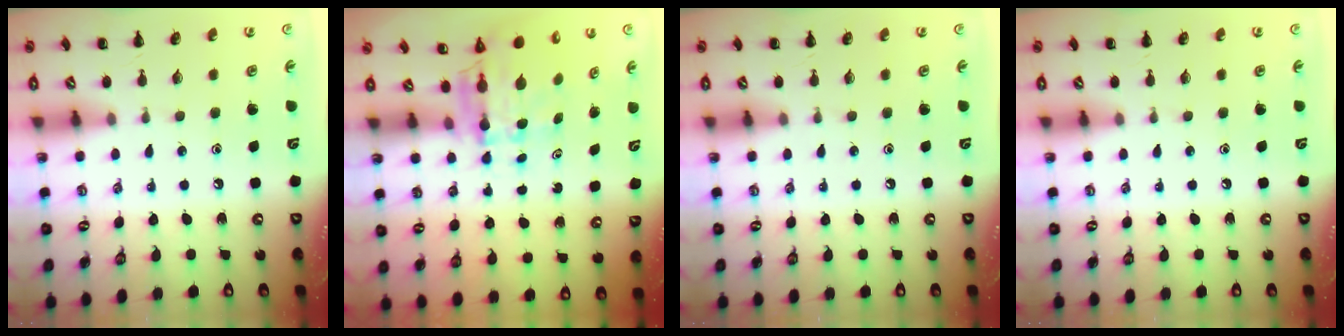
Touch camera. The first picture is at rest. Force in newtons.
{"total": 5.5, "press": 5.3, "slide": 1.4}
{"total": 0.0}
{"total": 0.0}